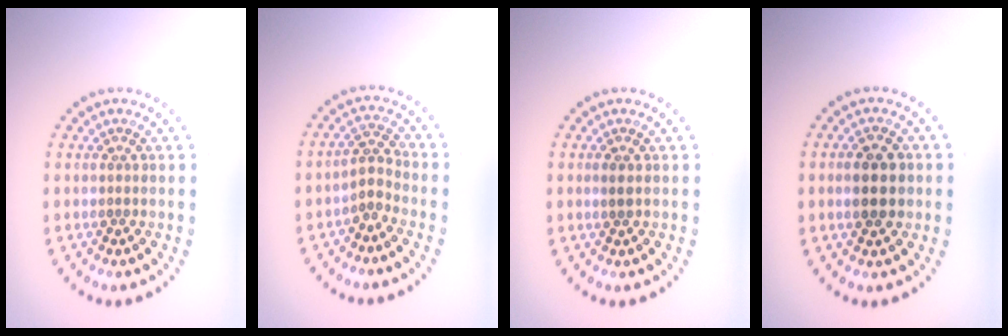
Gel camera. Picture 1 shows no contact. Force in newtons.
{"total": 2.2, "press": 1.6, "slide": 1.5}
{"total": 0.8, "press": 0.7, "slide": 0.3}
{"total": 3.8, "press": 3.8, "slide": 0.1}